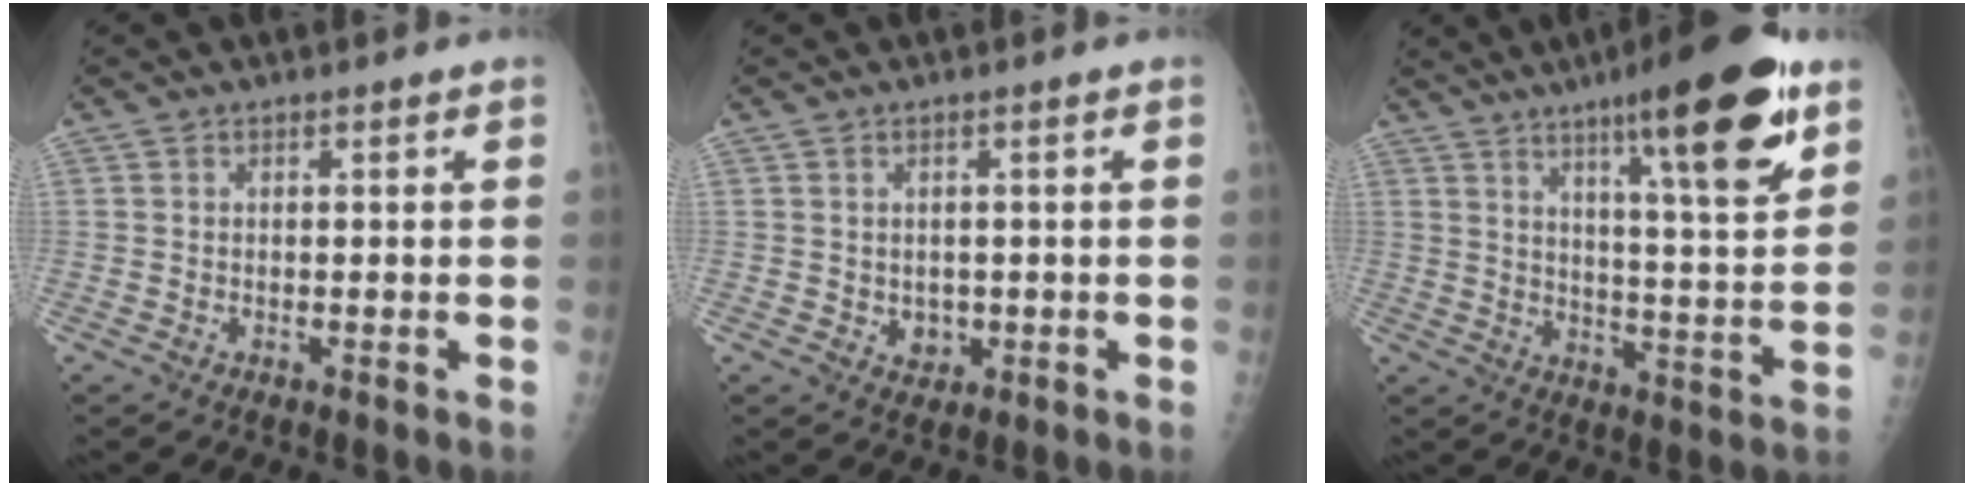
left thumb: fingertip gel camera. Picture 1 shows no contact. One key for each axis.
{"total": 2.5, "fx": -0.2, "fy": 2.2, "fz": 1.2, "tx": -0.006, "ty": -0.001, "tz": 0.005}
{"total": 18.8, "fx": 10.8, "fy": 3.3, "fz": 15.0, "tx": -0.192, "ty": -0.053, "tz": 0.161}